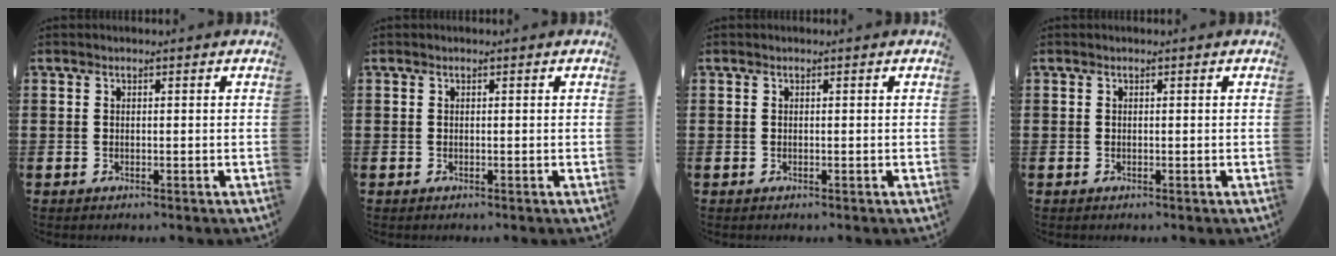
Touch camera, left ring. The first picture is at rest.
{"total": 0.0}
{"total": 0.0}
{"total": 0.0}